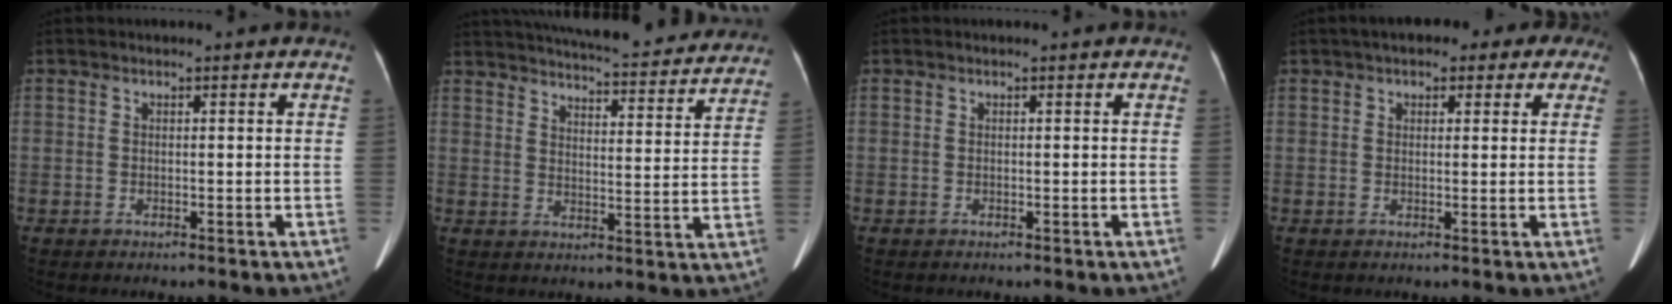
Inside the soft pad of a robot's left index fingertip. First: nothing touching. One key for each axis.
{"total": 27.7, "fx": 25.0, "fy": 5.6, "fz": 10.6, "tx": -0.177, "ty": -0.048, "tz": 0.303}
{"total": 0.0}
{"total": 10.5, "fx": 6.8, "fy": 4.8, "fz": 6.5, "tx": -0.061, "ty": 0.019, "tz": 0.073}